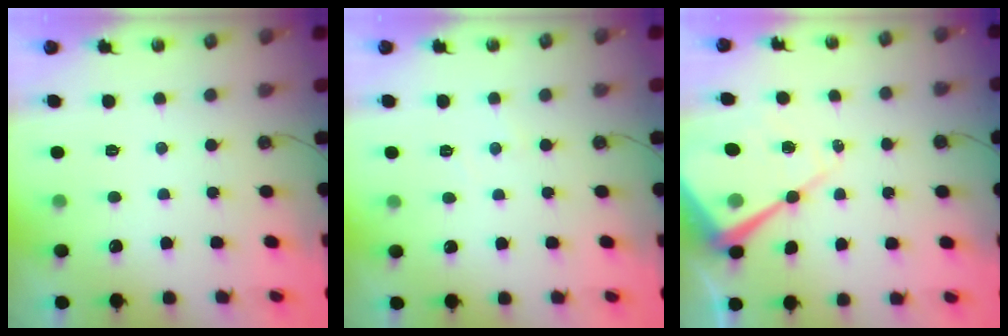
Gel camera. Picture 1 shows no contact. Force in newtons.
{"total": 2.6, "press": 2.5, "slide": 0.5}
{"total": 14.2, "press": 14.1, "slide": 1.3}